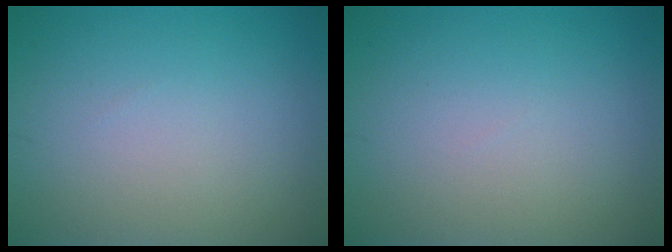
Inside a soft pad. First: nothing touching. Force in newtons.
{"total": 0.0}